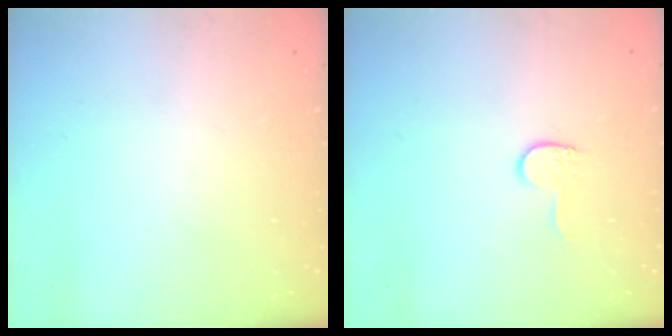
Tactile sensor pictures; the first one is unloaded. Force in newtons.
{"total": 5.6, "press": 5.6, "slide": 0.5}